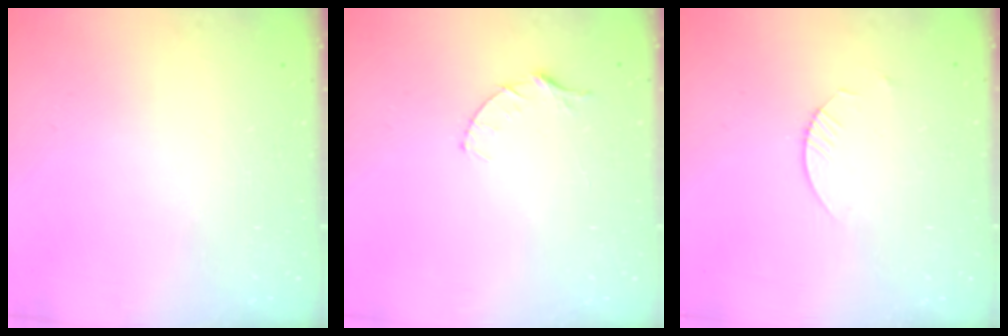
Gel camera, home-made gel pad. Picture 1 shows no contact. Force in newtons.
{"total": 4.1, "press": 4.0, "slide": 0.4}
{"total": 1.8, "press": 1.8, "slide": 0.2}